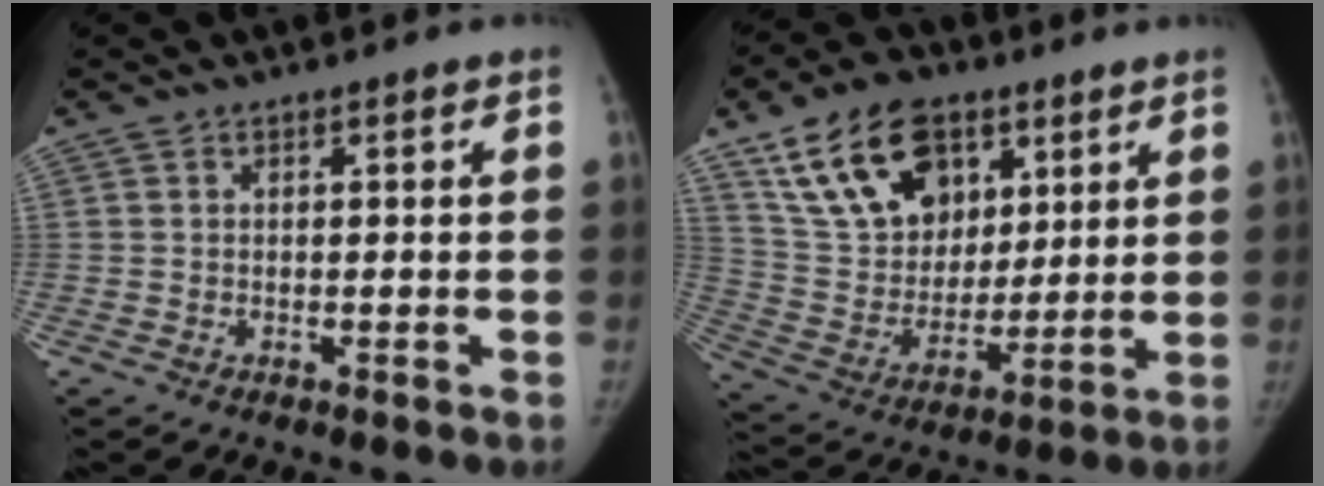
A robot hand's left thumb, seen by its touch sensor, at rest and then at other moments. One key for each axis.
{"total": 20.2, "fx": 10.8, "fy": 13.1, "fz": 10.8, "tx": -0.156, "ty": -0.034, "tz": 0.200}